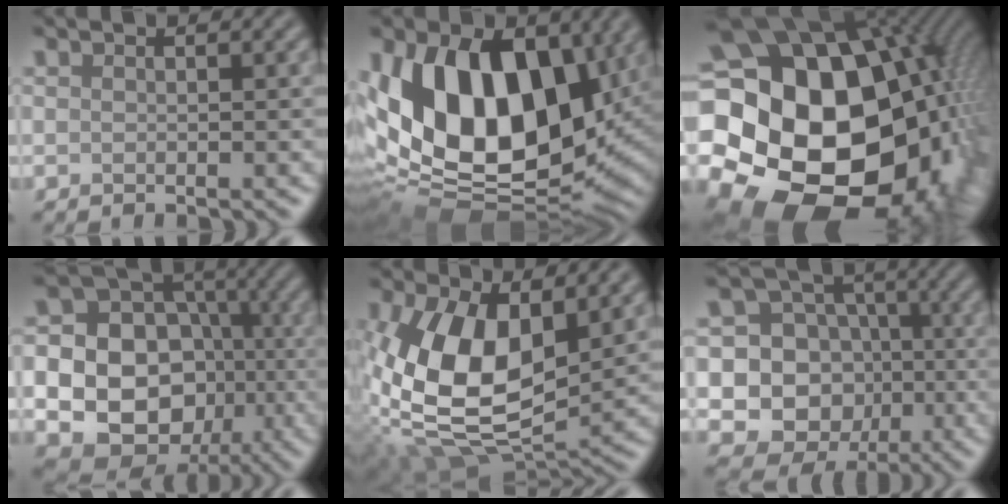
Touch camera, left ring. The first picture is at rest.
{"total": 18.2, "force": [2.6, 11.1, 14.2], "torque": [-0.262, -0.009, 0.028]}
{"total": 25.2, "force": [-3.4, 19.4, 15.7], "torque": [-0.273, -0.030, -0.099]}
{"total": 19.0, "force": [-3.2, 17.3, 7.3], "torque": [-0.169, -0.007, -0.067]}
{"total": 14.2, "force": [1.3, 7.9, 11.7], "torque": [-0.246, -0.020, 0.023]}
{"total": 14.9, "force": [-2.0, 14.3, 3.7], "torque": [-0.105, 0.004, -0.038]}